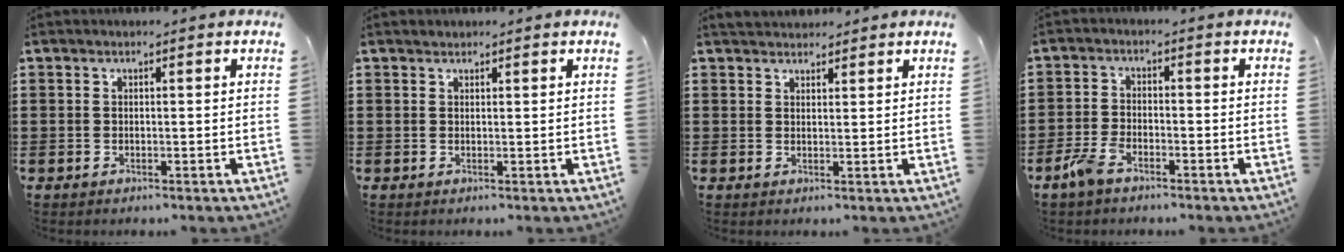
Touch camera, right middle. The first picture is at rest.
{"total": 0.8, "force": [0.7, 0.3, -0.1], "torque": [0.000, 0.001, 0.014]}
{"total": 2.2, "force": [2.1, 0.6, -0.1], "torque": [0.003, 0.001, 0.039]}
{"total": 4.2, "force": [-2.8, 1.7, 2.6], "torque": [-0.071, 0.003, -0.060]}